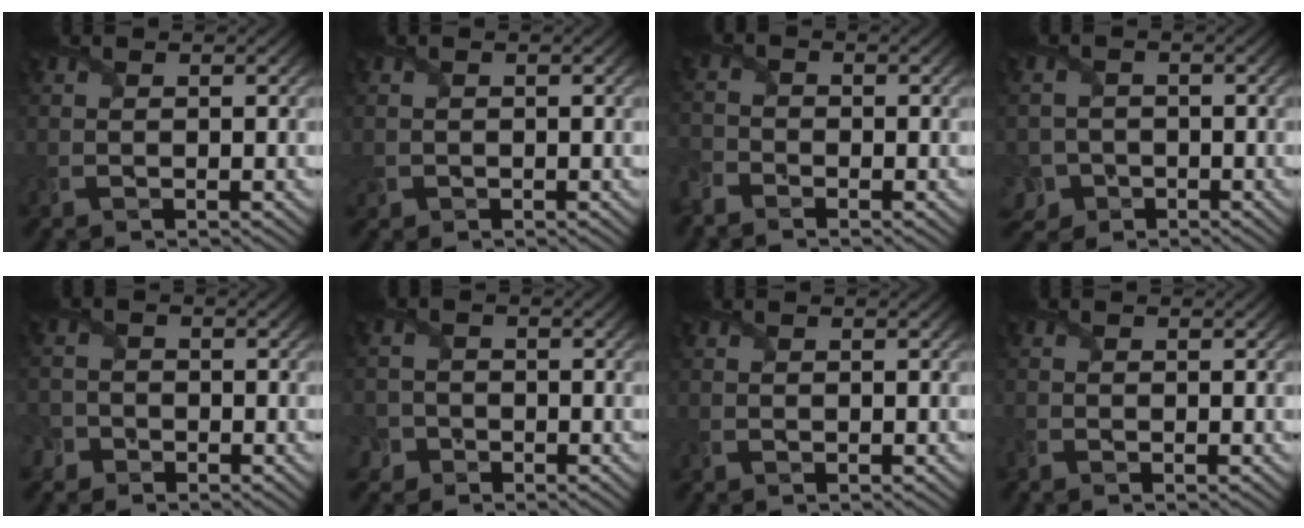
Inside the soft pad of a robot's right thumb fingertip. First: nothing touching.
{"total": 0.9, "force": [-0.2, 0.9, 0.2], "torque": [-0.008, -0.007, -0.005]}
{"total": 2.9, "force": [-2.6, 1.2, 0.7], "torque": [-0.022, -0.011, -0.068]}
{"total": 5.2, "force": [-2.7, 4.1, 1.5], "torque": [-0.037, -0.012, -0.055]}
{"total": 2.9, "force": [-1.8, 2.1, 0.5], "torque": [-0.009, -0.003, -0.046]}
{"total": 3.5, "force": [-2.0, 2.7, 0.7], "torque": [-0.015, -0.001, -0.049]}
{"total": 0.0}
{"total": 0.9, "force": [-0.8, 0.3, 0.3], "torque": [-0.011, -0.009, -0.018]}